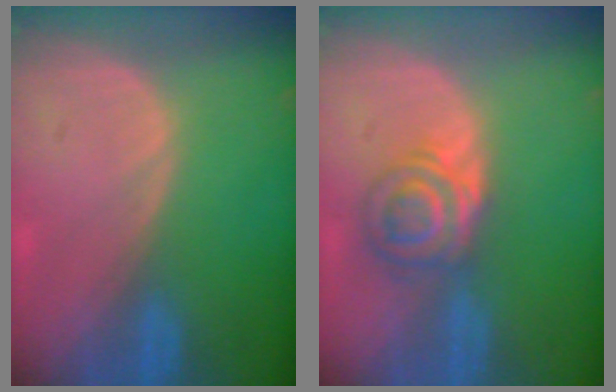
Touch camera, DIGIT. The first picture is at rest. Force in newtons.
{"total": 6.0, "press": 5.5, "slide": 2.2}